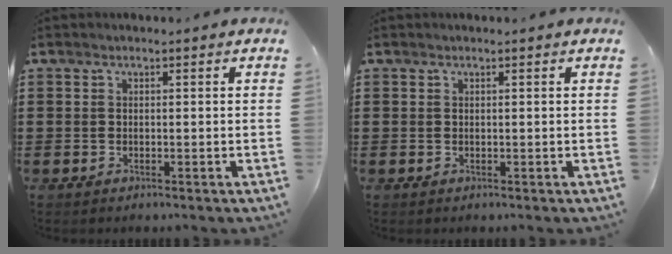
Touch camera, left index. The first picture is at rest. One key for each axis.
{"total": 0.0}